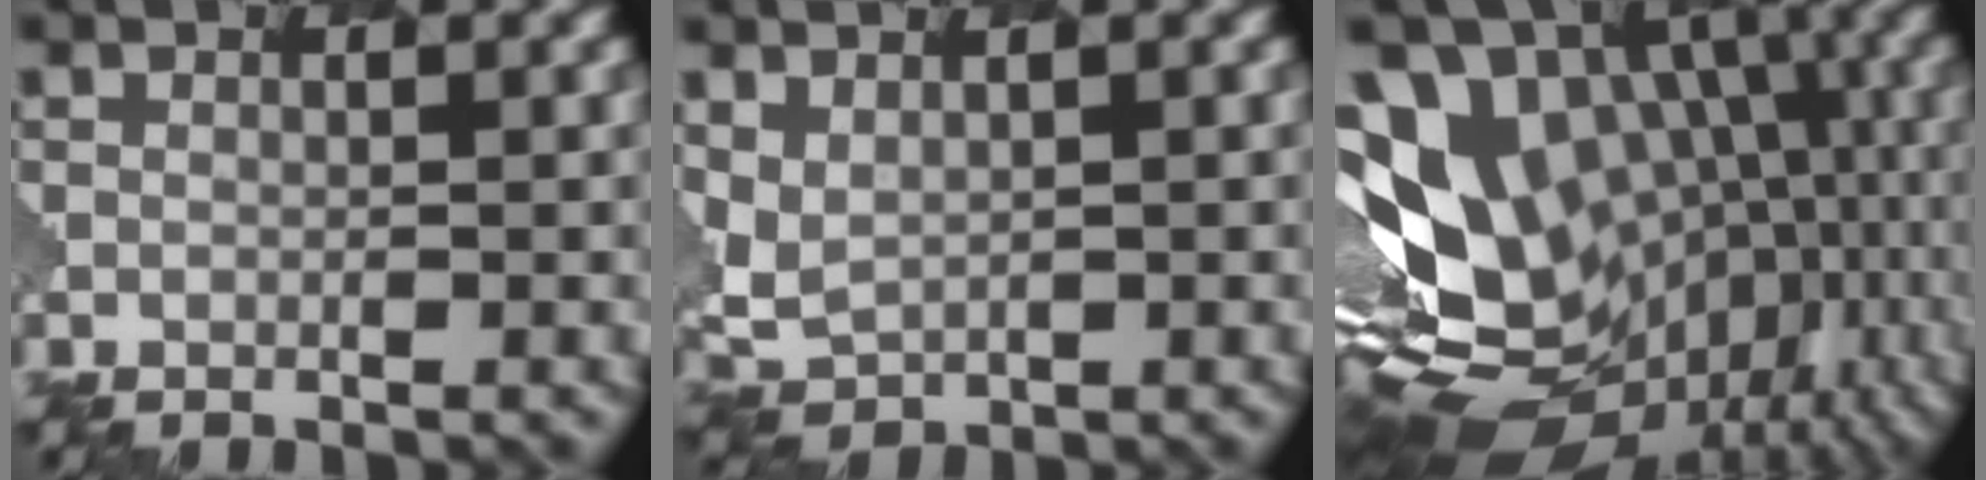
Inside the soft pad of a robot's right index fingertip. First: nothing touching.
{"total": 2.4, "force": [0.9, 1.8, 1.3], "torque": [-0.049, -0.008, 0.030]}
{"total": 16.2, "force": [-2.6, 11.9, 10.7], "torque": [-0.183, 0.009, 0.007]}